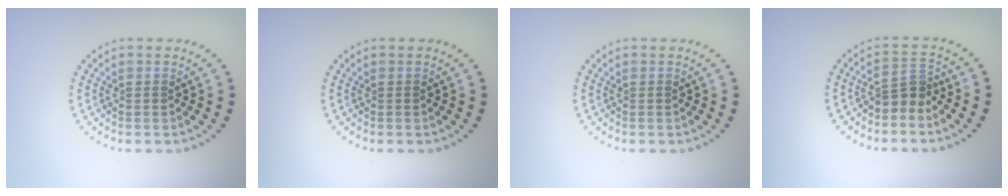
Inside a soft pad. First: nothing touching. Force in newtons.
{"total": 0.0}
{"total": 0.0}
{"total": 2.4, "press": 1.8, "slide": 1.6}